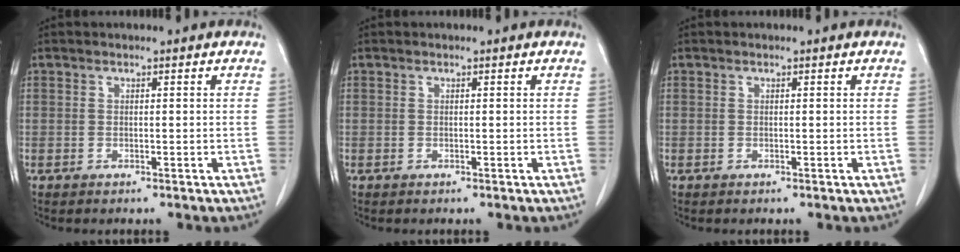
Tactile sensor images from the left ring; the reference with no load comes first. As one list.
[{"total": 0.0}, {"total": 0.0}]